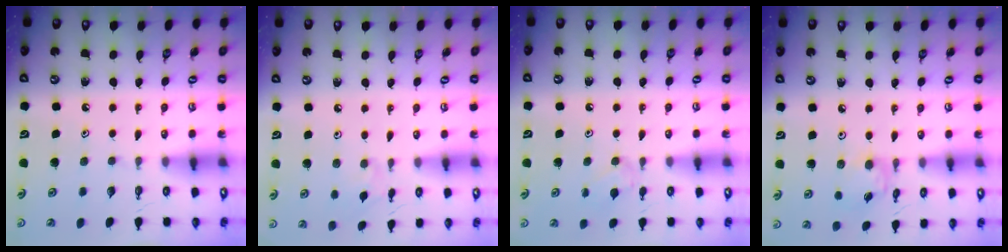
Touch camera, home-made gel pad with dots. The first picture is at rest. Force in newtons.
{"total": 2.9, "press": 2.8, "slide": 0.6}
{"total": 6.3, "press": 6.3, "slide": 0.9}
{"total": 6.0, "press": 6.0, "slide": 0.3}